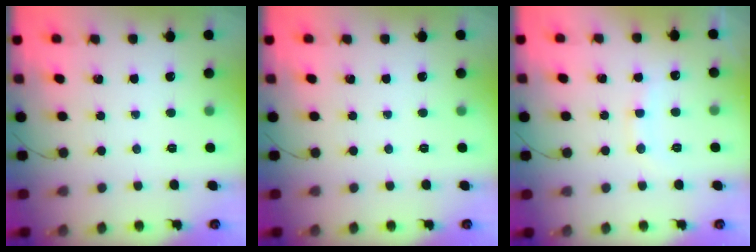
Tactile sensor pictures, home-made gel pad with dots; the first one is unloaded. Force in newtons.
{"total": 0.0}
{"total": 8.7, "press": 8.6, "slide": 1.2}